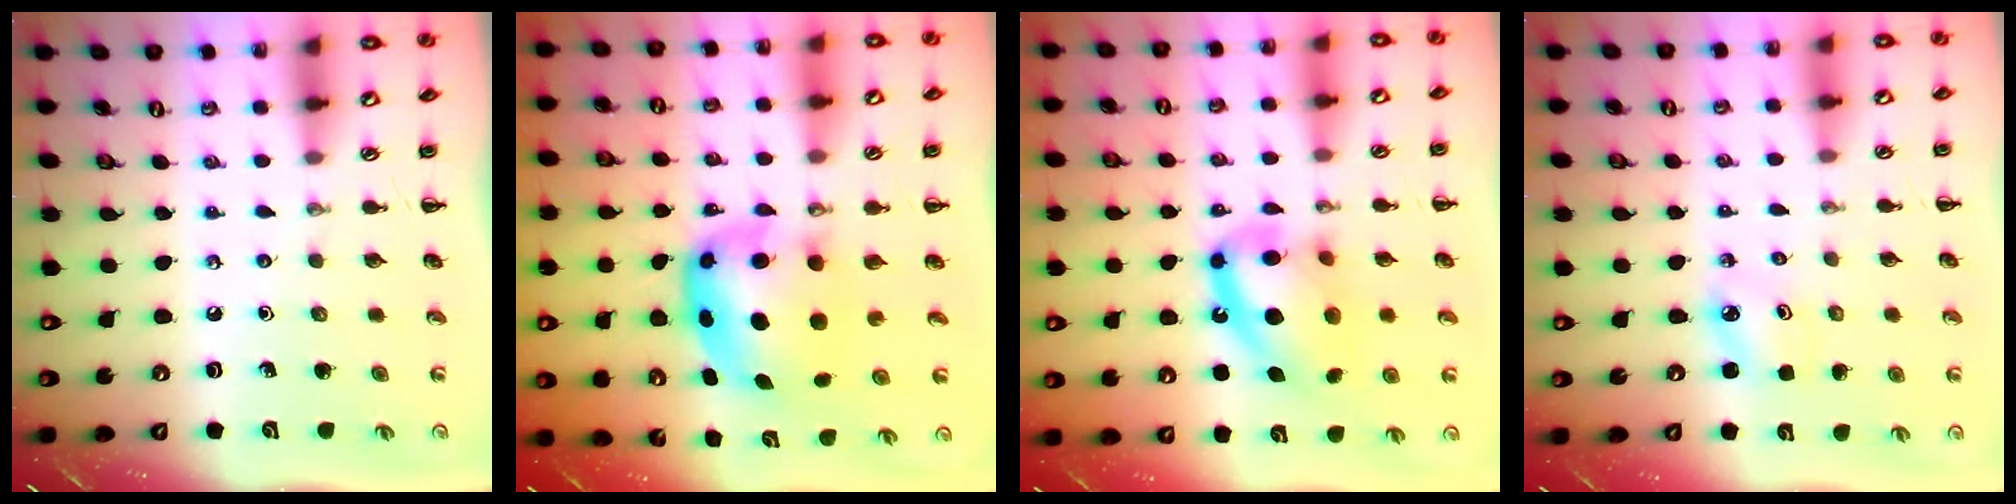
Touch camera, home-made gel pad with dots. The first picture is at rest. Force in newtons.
{"total": 7.5, "press": 7.3, "slide": 1.5}
{"total": 15.1, "press": 14.7, "slide": 3.7}
{"total": 2.5, "press": 2.5, "slide": 0.4}